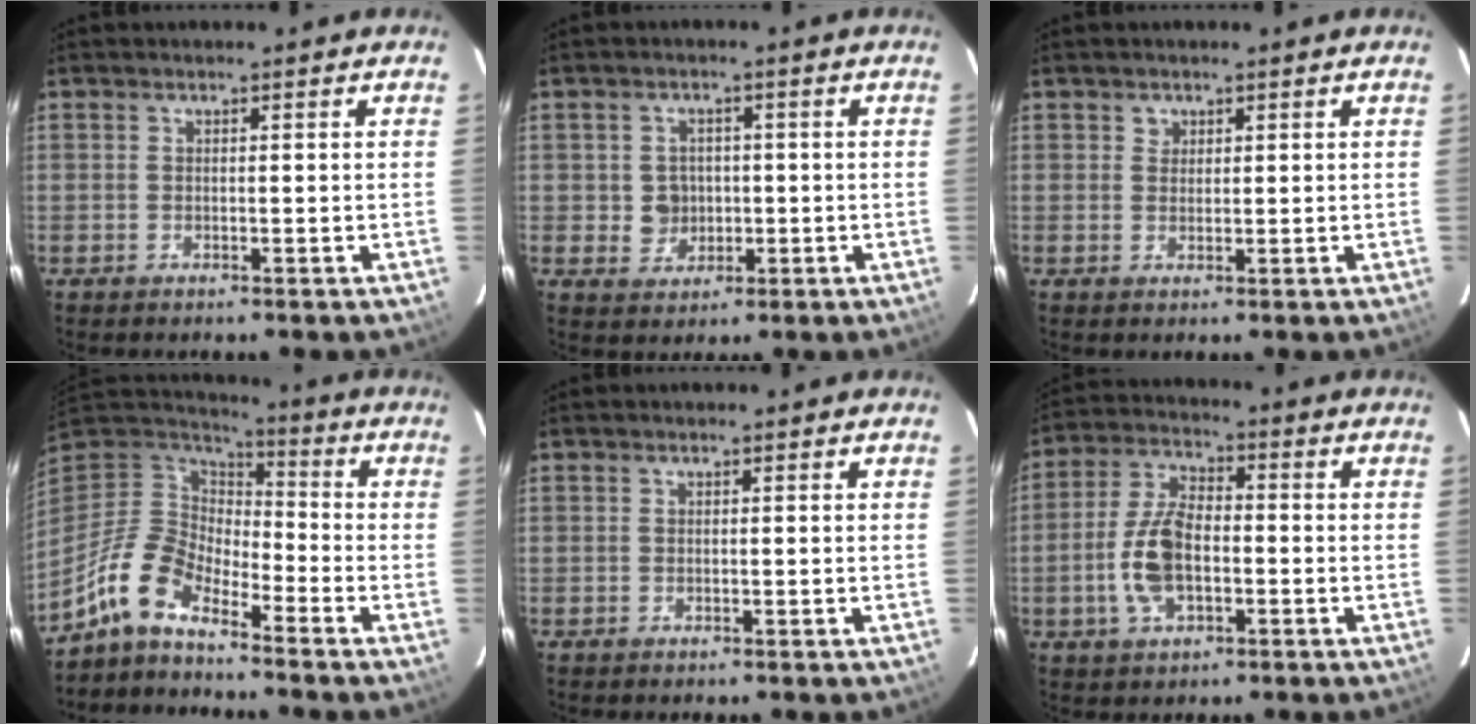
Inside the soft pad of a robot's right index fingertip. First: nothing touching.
{"total": 4.3, "force": [-0.2, 4.2, 1.1], "torque": [-0.025, 0.011, 0.007]}
{"total": 1.5, "force": [0.8, 1.3, 0.0], "torque": [0.007, 0.007, 0.012]}
{"total": 10.9, "force": [-7.9, 4.7, 5.9], "torque": [-0.126, 0.018, -0.171]}
{"total": 0.0}
{"total": 10.2, "force": [-2.4, 5.4, 8.4], "torque": [-0.178, 0.009, -0.044]}